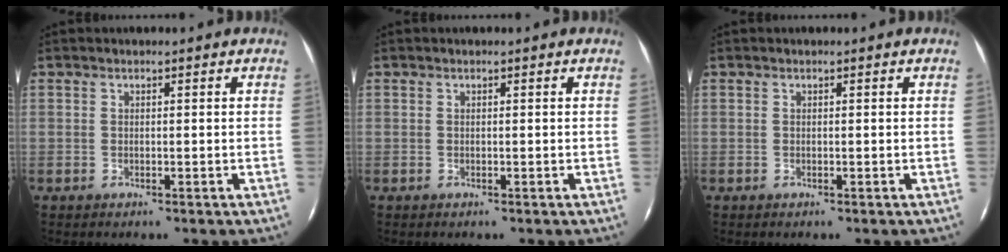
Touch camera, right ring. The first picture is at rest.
{"total": 0.0}
{"total": 0.0}